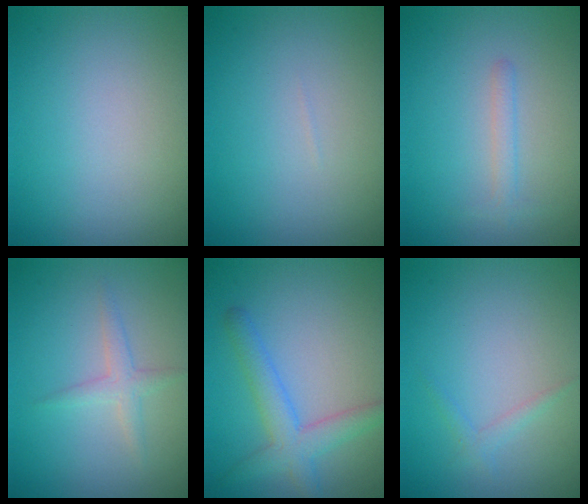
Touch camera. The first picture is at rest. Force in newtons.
{"total": 0.0}
{"total": 1.2, "press": 1.2, "slide": 0.1}
{"total": 1.5, "press": 1.5, "slide": 0.1}
{"total": 3.6, "press": 3.6, "slide": 0.1}
{"total": 0.9, "press": 0.9, "slide": 0.0}